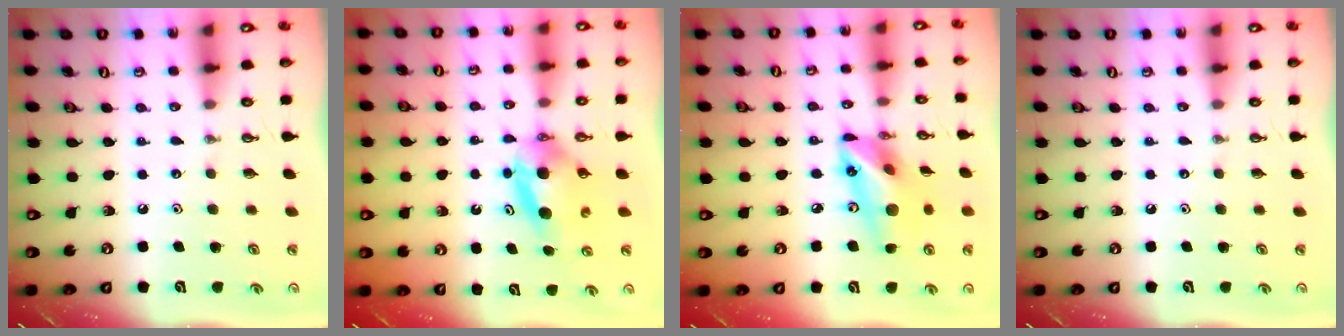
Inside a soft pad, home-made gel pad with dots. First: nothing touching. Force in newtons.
{"total": 6.8, "press": 6.4, "slide": 2.3}
{"total": 16.6, "press": 16.2, "slide": 3.7}
{"total": 0.0}